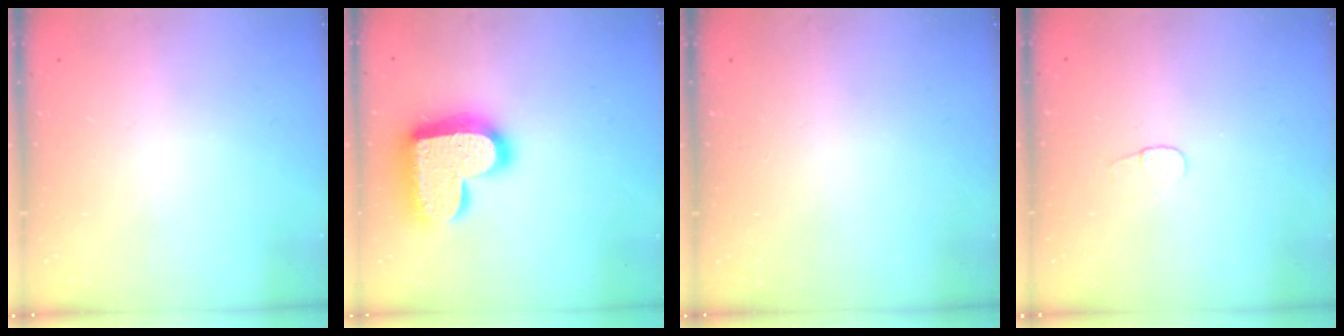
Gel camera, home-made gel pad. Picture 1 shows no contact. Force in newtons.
{"total": 22.2, "press": 22.1, "slide": 1.5}
{"total": 0.0}
{"total": 3.4, "press": 3.3, "slide": 0.4}